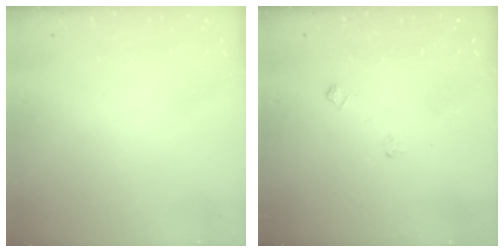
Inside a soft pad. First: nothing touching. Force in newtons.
{"total": 4.5, "press": 4.4, "slide": 0.6}